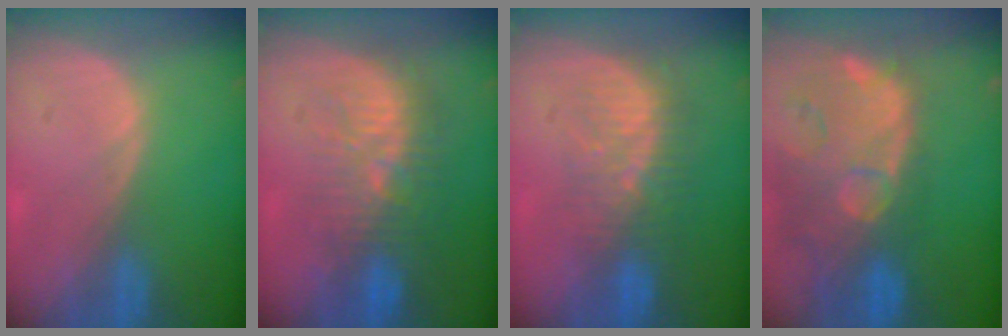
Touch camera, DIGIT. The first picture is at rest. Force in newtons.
{"total": 9.5, "press": 9.1, "slide": 2.8}
{"total": 8.0, "press": 7.6, "slide": 2.6}
{"total": 14.6, "press": 11.8, "slide": 8.6}